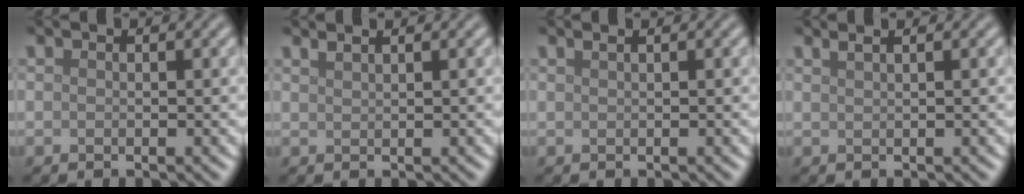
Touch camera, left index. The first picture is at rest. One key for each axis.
{"total": 1.8, "fx": 1.4, "fy": 0.7, "fz": 1.0, "tx": 0.000, "ty": 0.000, "tz": 0.008}
{"total": 1.5, "fx": 0.8, "fy": 0.7, "fz": 1.0, "tx": -0.004, "ty": -0.002, "tz": 0.001}
{"total": 2.6, "fx": 1.7, "fy": 1.2, "fz": 1.5, "tx": -0.005, "ty": 0.011, "tz": 0.000}